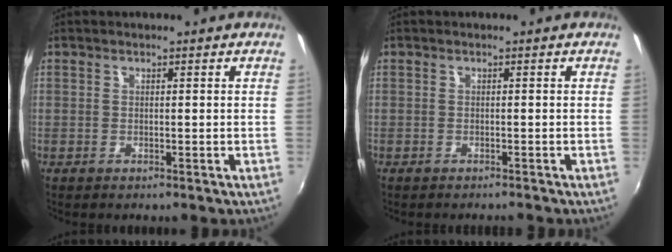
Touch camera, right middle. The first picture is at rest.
{"total": 1.1, "force": [-1.0, 0.2, 0.2], "torque": [-0.007, -0.006, -0.016]}